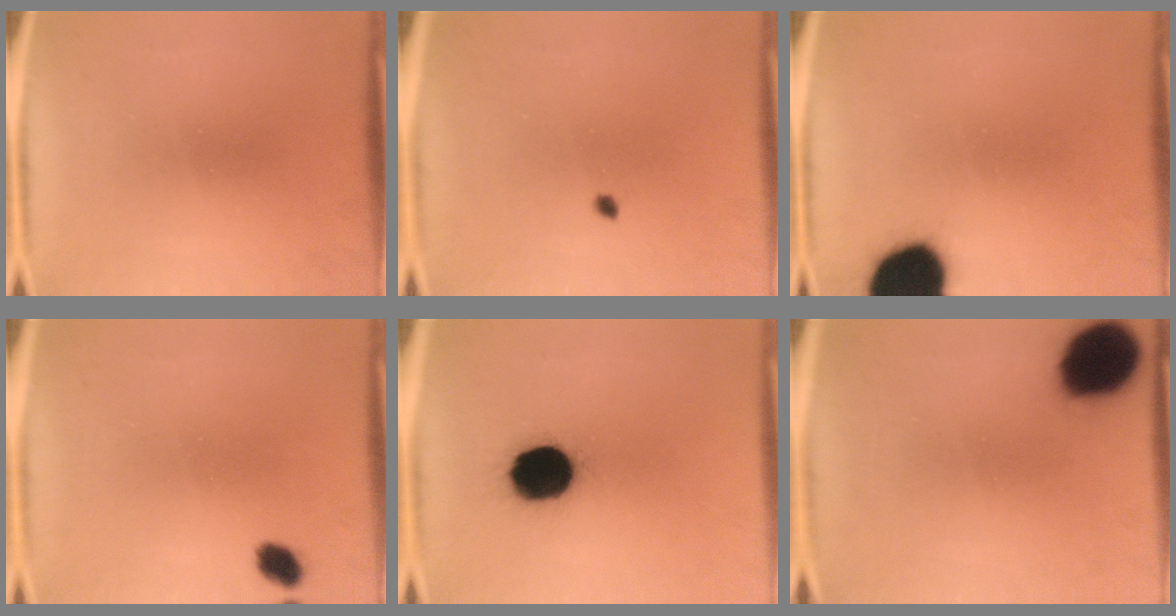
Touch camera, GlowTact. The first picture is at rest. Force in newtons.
{"total": 0.8}
{"total": 18.1}
{"total": 2.8}
{"total": 15.9}
{"total": 18.4}